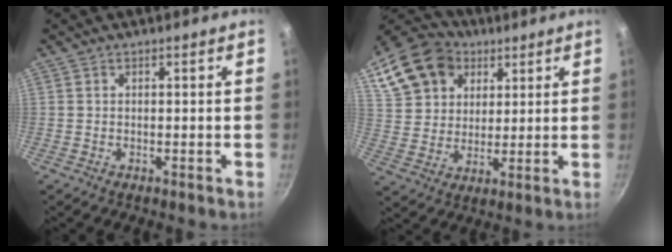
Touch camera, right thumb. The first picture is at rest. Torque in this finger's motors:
{"motor_torque": [-0.52, 1.10, 0.14, 0.10, 0.07]}